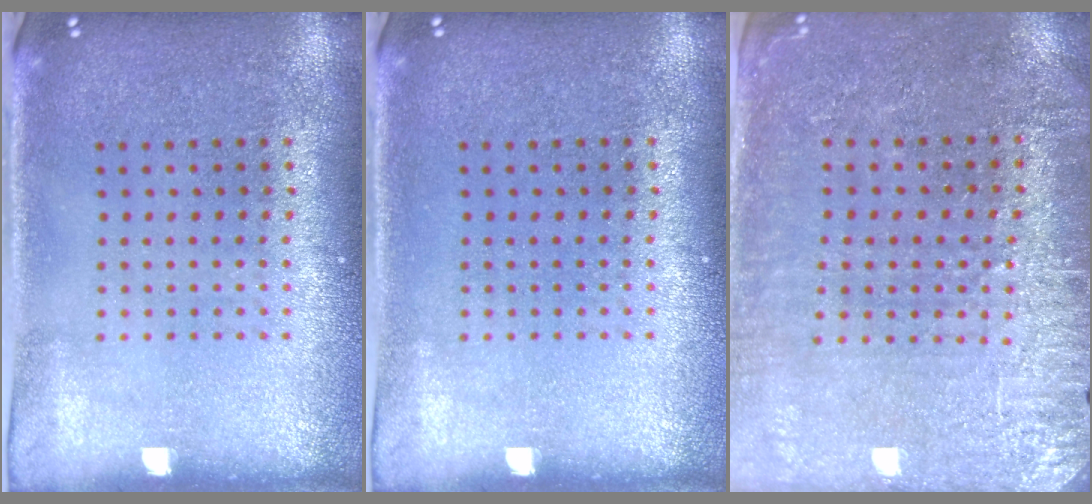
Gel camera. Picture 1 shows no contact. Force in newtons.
{"total": 0.0}
{"total": 2.9, "press": 2.8, "slide": 0.9}